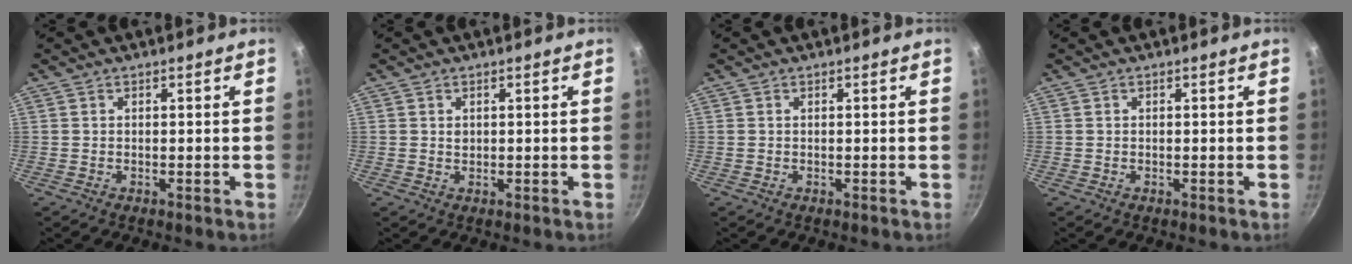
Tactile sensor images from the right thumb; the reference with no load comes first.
{"total": 1.0, "force": [0.3, 0.8, 0.5], "torque": [-0.006, 0.001, 0.005]}
{"total": 0.0}
{"total": 0.0}